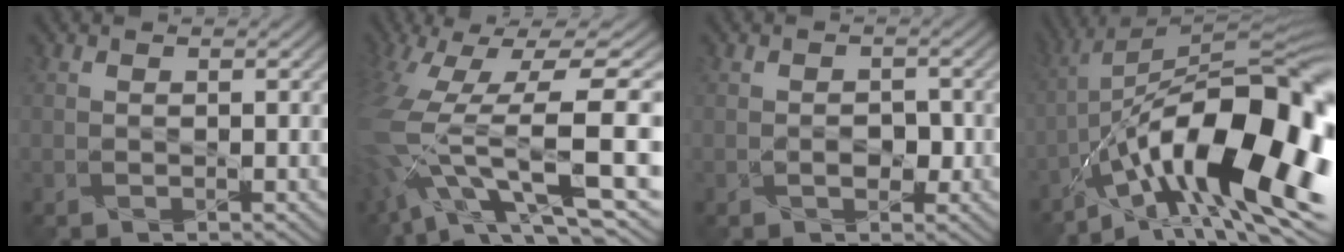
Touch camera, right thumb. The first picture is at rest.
{"total": 15.1, "force": [-2.1, 5.6, 13.9], "torque": [-0.297, -0.023, -0.016]}
{"total": 2.0, "force": [-0.8, 1.5, 1.0], "torque": [-0.016, -0.008, -0.010]}
{"total": 19.4, "force": [-6.9, 6.8, 16.9], "torque": [-0.262, -0.007, -0.128]}